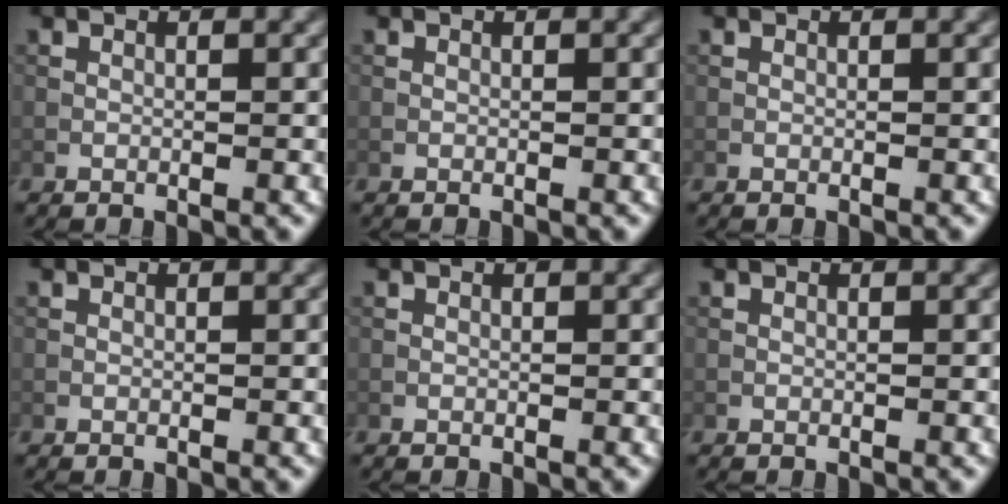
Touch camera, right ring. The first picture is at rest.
{"total": 0.0}
{"total": 0.0}
{"total": 0.0}
{"total": 0.0}
{"total": 0.0}